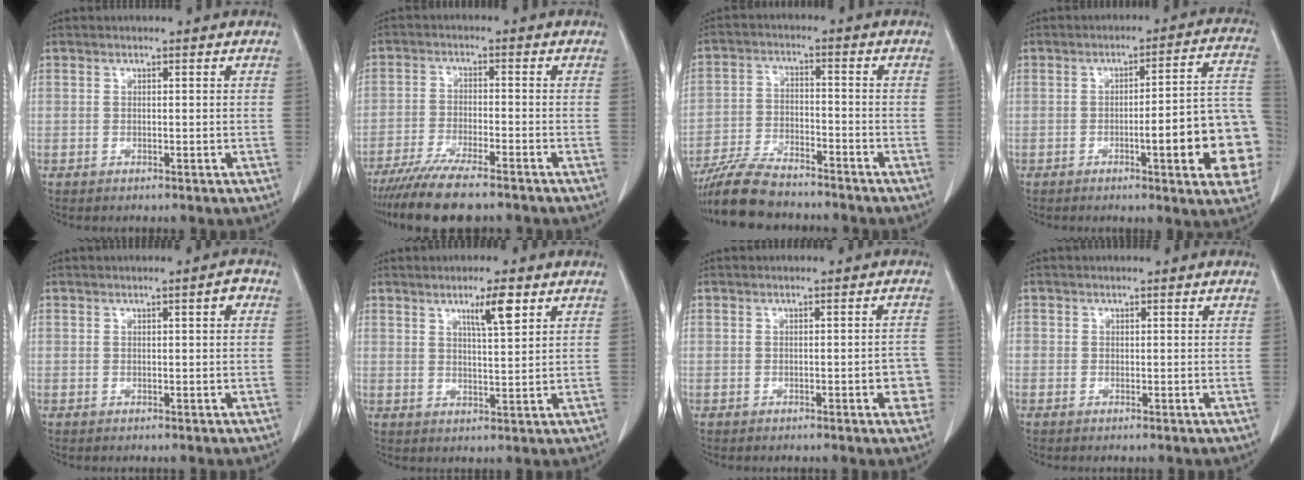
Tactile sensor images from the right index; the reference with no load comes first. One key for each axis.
{"total": 10.3, "fx": -8.5, "fy": 1.2, "fz": 5.7, "tx": -0.092, "ty": -0.026, "tz": -0.140}
{"total": 10.4, "fx": -9.2, "fy": 2.7, "fz": 4.1, "tx": -0.077, "ty": -0.017, "tz": -0.162}
{"total": 14.9, "fx": -4.0, "fy": 1.9, "fz": 14.2, "tx": -0.121, "ty": 0.026, "tz": -0.046}
{"total": 1.6, "fx": 0.5, "fy": 0.3, "fz": 1.5, "tx": -0.020, "ty": 0.005, "tz": 0.006}
{"total": 5.1, "fx": 2.8, "fy": 0.4, "fz": 4.2, "tx": -0.069, "ty": 0.001, "tz": 0.047}
{"total": 3.4, "fx": -1.3, "fy": 0.9, "fz": 3.1, "tx": -0.026, "ty": 0.001, "tz": -0.015}
{"total": 0.7, "fx": -0.2, "fy": 0.6, "fz": 0.4, "tx": -0.016, "ty": 0.009, "tz": -0.004}